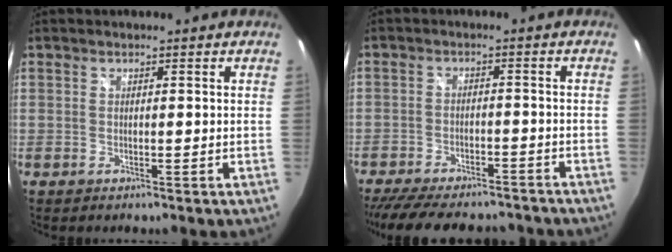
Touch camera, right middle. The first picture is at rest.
{"total": 18.0, "force": [-15.0, 6.2, 7.8], "torque": [-0.175, -0.010, -0.211]}